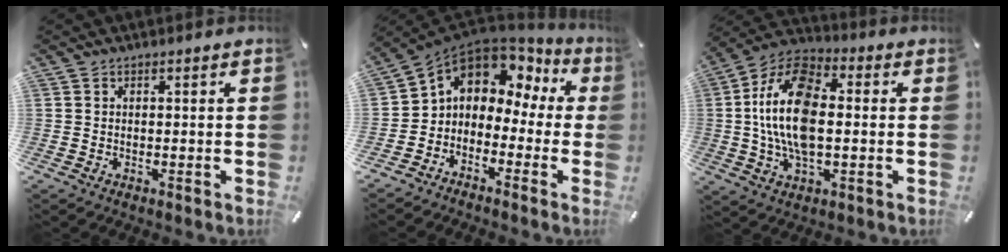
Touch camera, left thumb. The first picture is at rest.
{"total": 6.2, "force": [2.1, 5.3, 2.3], "torque": [-0.059, -0.020, 0.038]}
{"total": 16.6, "force": [0.1, 9.4, 13.8], "torque": [-0.303, 0.000, -0.001]}